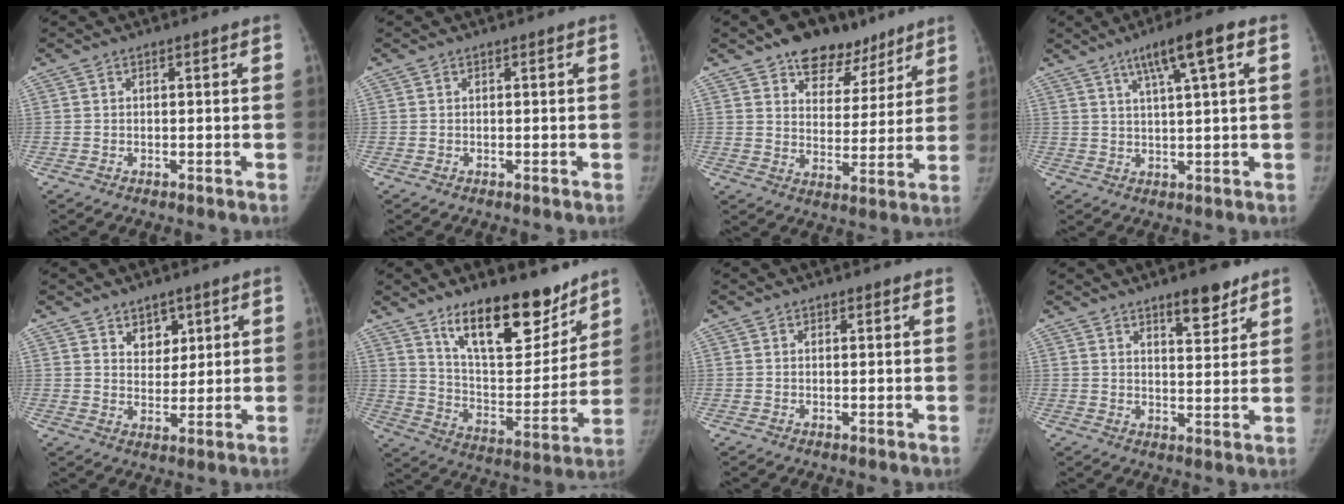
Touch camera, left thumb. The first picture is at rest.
{"total": 0.0}
{"total": 13.9, "force": [9.6, 8.2, 5.9], "torque": [-0.027, -0.040, 0.145]}
{"total": 8.8, "force": [4.1, 0.8, 7.7], "torque": [-0.130, -0.001, 0.067]}
{"total": 5.1, "force": [2.9, 3.6, 2.2], "torque": [-0.001, -0.020, 0.050]}
{"total": 20.2, "force": [14.0, 8.2, 12.0], "torque": [-0.132, -0.093, 0.231]}
{"total": 1.0, "force": [0.8, 0.5, 0.3], "torque": [0.003, -0.004, 0.006]}
{"total": 7.2, "force": [5.2, 2.5, 4.4], "torque": [-0.042, -0.035, 0.076]}